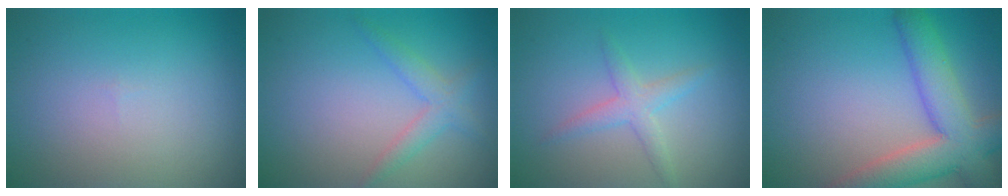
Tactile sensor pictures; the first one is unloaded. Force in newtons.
{"total": 2.1, "press": 2.1, "slide": 0.1}
{"total": 2.1, "press": 2.1, "slide": 0.0}
{"total": 7.1, "press": 7.1, "slide": 0.3}